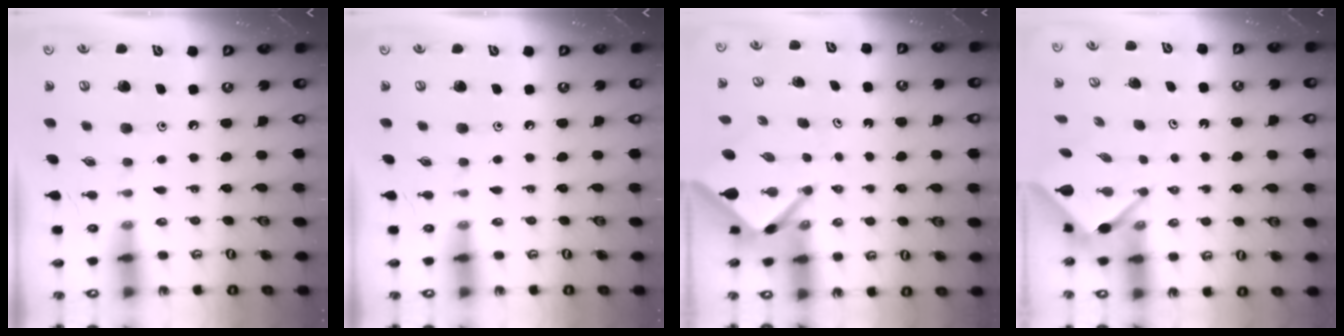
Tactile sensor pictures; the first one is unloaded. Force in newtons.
{"total": 0.0}
{"total": 3.8, "press": 3.8, "slide": 0.2}
{"total": 3.3, "press": 3.3, "slide": 0.1}